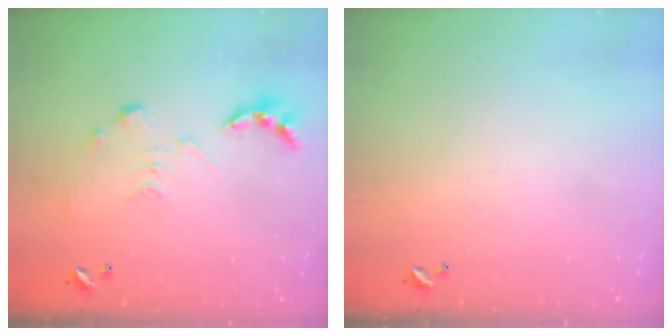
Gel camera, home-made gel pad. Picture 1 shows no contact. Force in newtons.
{"total": 0.0}